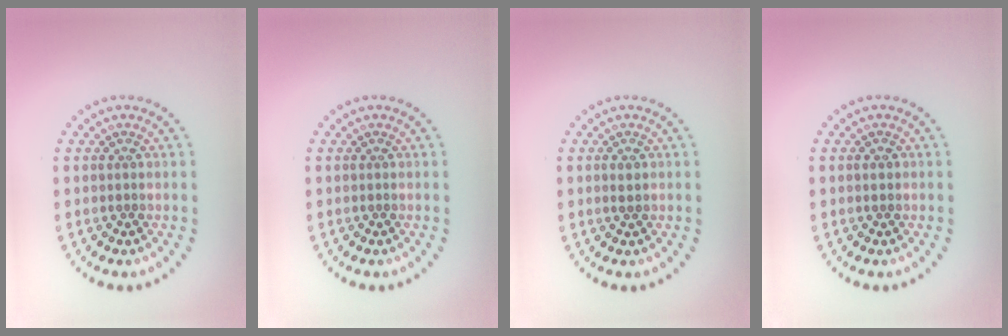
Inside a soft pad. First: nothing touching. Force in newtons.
{"total": 0.0}
{"total": 0.8, "press": 0.8, "slide": 0.1}
{"total": 0.9, "press": 0.9, "slide": 0.0}